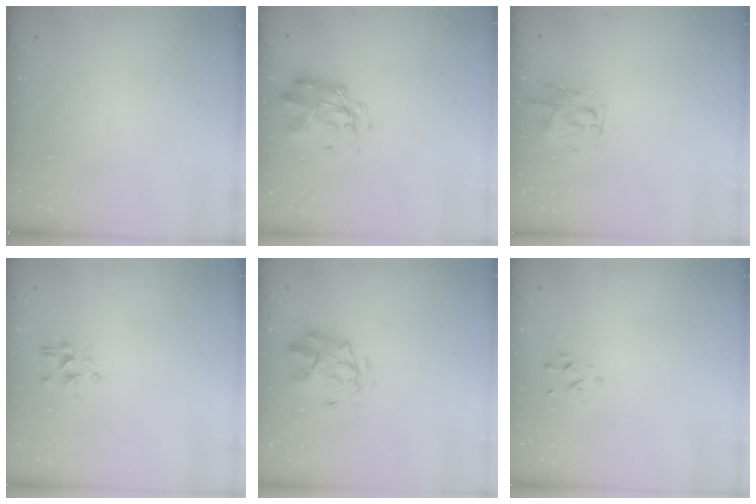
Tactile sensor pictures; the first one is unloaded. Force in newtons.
{"total": 3.0, "press": 2.8, "slide": 1.0}
{"total": 3.9, "press": 3.9, "slide": 0.2}
{"total": 2.3, "press": 2.1, "slide": 0.7}
{"total": 2.9, "press": 2.5, "slide": 1.4}
{"total": 0.6, "press": 0.4, "slide": 0.5}